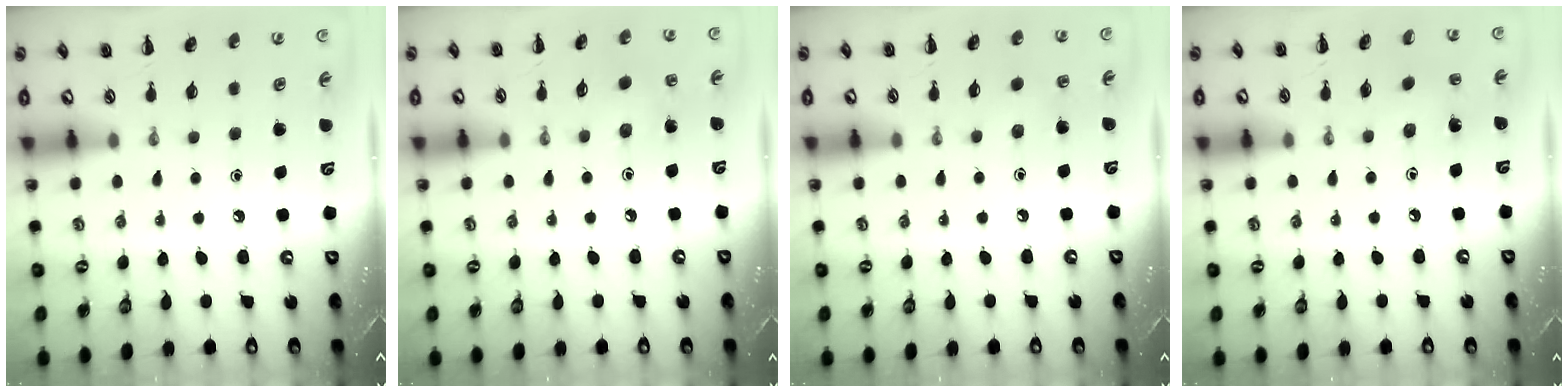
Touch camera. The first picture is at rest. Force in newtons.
{"total": 4.6, "press": 4.4, "slide": 1.4}
{"total": 3.1, "press": 3.0, "slide": 1.0}
{"total": 3.0, "press": 2.8, "slide": 1.0}